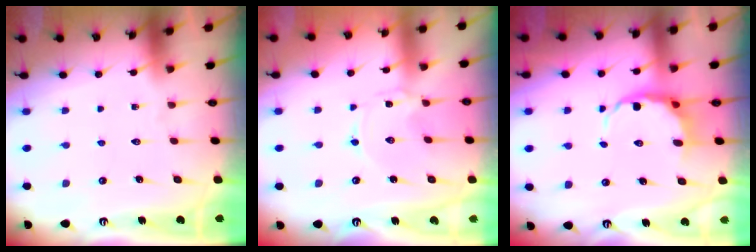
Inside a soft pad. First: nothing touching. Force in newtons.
{"total": 0.0}
{"total": 6.1, "press": 5.7, "slide": 2.2}